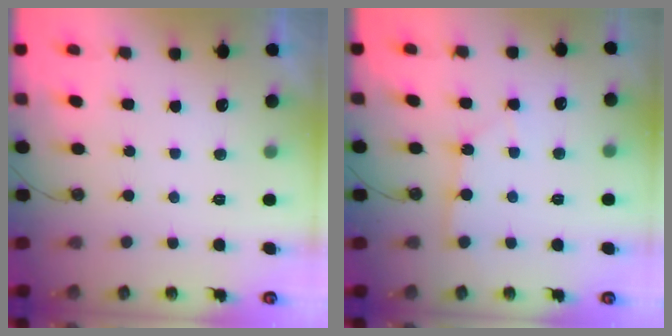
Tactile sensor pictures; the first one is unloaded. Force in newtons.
{"total": 2.5, "press": 2.5, "slide": 0.3}